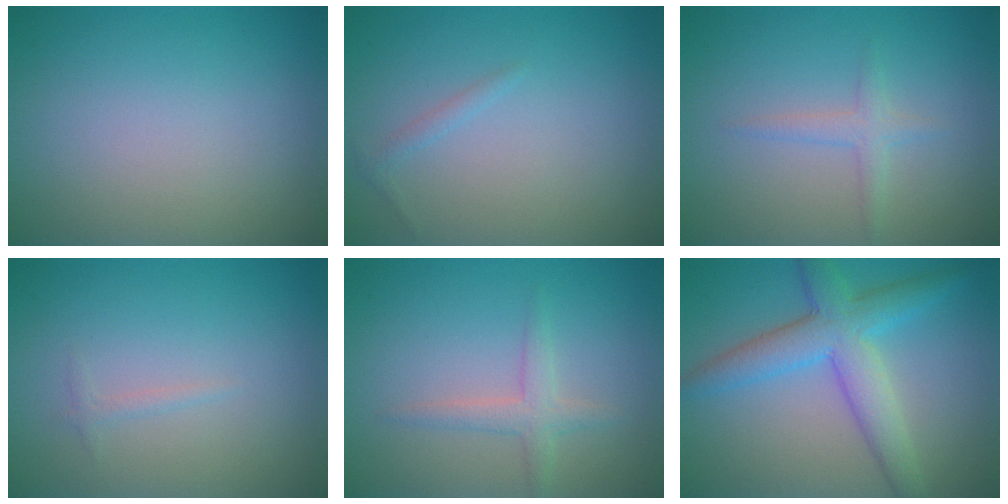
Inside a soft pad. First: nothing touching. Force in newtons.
{"total": 0.8, "press": 0.8, "slide": 0.0}
{"total": 1.5, "press": 1.5, "slide": 0.1}
{"total": 0.6, "press": 0.6, "slide": 0.1}
{"total": 1.9, "press": 1.9, "slide": 0.2}
{"total": 5.7, "press": 5.7, "slide": 0.2}